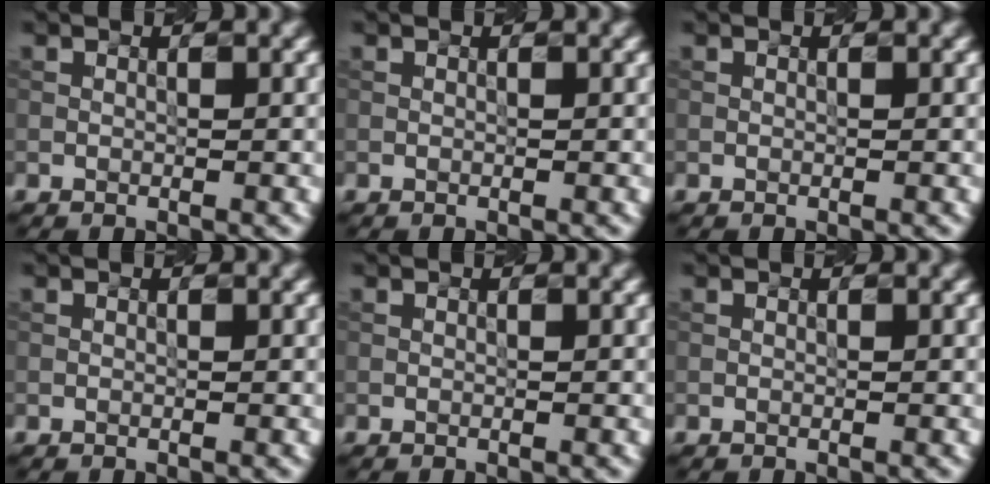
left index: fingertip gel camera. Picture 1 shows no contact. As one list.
[{"total": 0.0}, {"total": 0.0}, {"total": 0.0}, {"total": 0.0}, {"total": 0.0}]